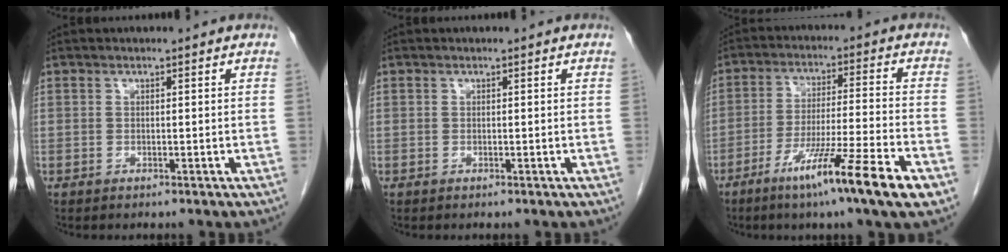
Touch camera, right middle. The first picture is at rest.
{"total": 0.0}
{"total": 13.7, "force": [-7.7, -1.1, 11.2], "torque": [-0.196, -0.036, -0.132]}